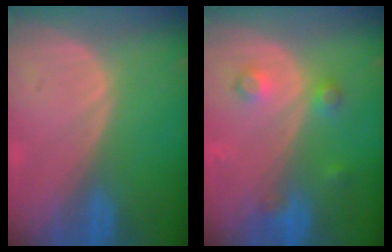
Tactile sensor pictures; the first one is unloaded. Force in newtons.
{"total": 3.7, "press": 3.4, "slide": 1.6}